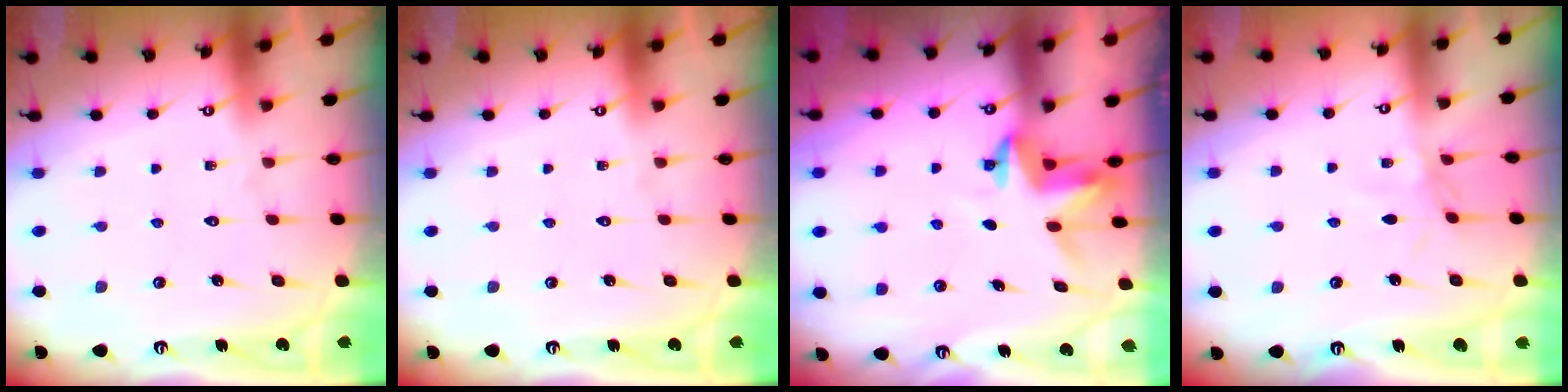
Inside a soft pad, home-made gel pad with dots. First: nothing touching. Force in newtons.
{"total": 0.0}
{"total": 3.4, "press": 3.4, "slide": 0.2}
{"total": 2.2, "press": 2.1, "slide": 0.5}